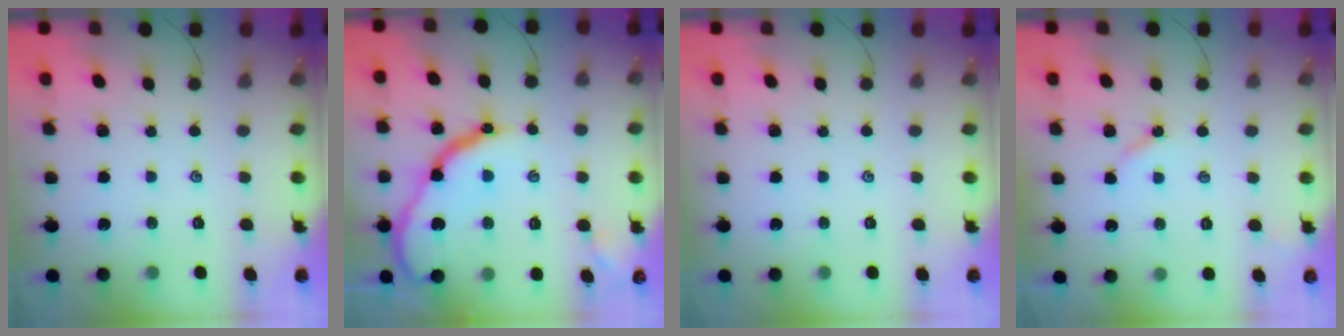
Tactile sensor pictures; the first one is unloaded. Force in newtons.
{"total": 17.6, "press": 17.6, "slide": 1.6}
{"total": 0.0}
{"total": 2.3, "press": 2.3, "slide": 0.3}